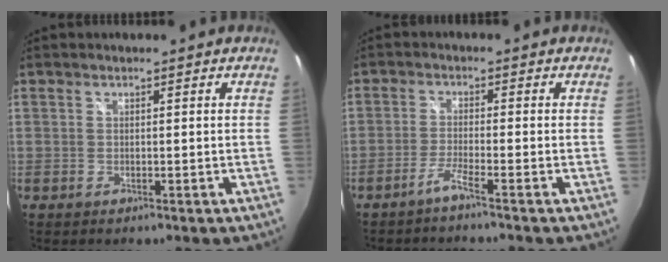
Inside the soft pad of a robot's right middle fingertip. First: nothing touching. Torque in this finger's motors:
{"motor_torque": [0.97, -0.85, 0.01, 0.05]}